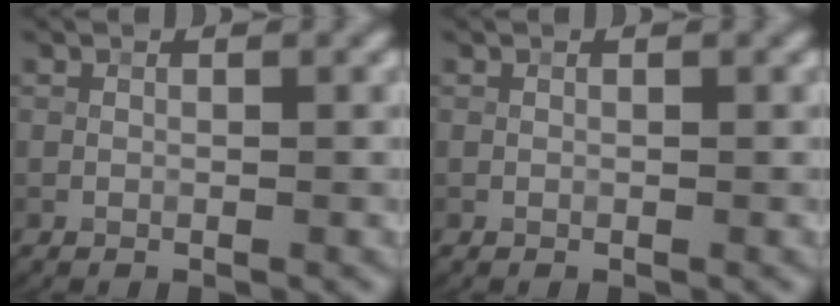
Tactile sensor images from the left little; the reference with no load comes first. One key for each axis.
{"total": 0.0}